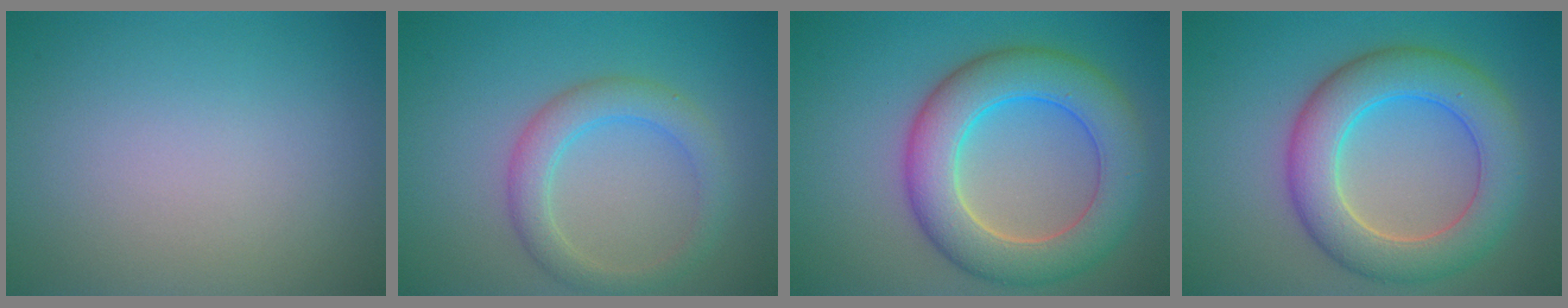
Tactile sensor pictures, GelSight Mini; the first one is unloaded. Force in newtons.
{"total": 3.4, "press": 3.4, "slide": 0.1}
{"total": 8.2, "press": 8.2, "slide": 0.3}
{"total": 7.4, "press": 7.3, "slide": 0.5}